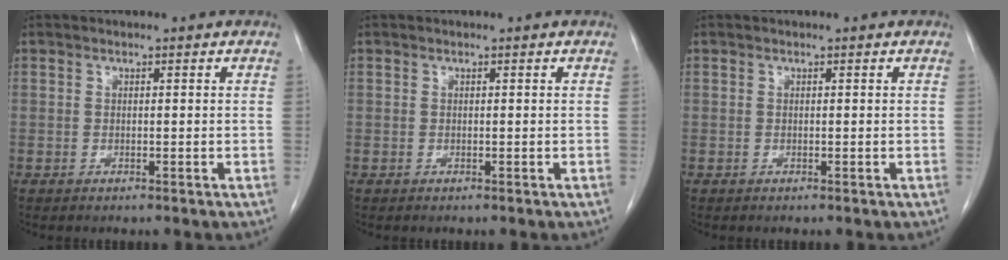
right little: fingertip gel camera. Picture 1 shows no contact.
{"total": 0.0}
{"total": 0.0}